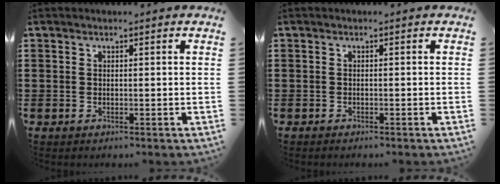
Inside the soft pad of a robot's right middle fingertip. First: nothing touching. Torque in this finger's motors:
{"motor_torque": [-0.78, 0.68, -0.01, -0.01]}